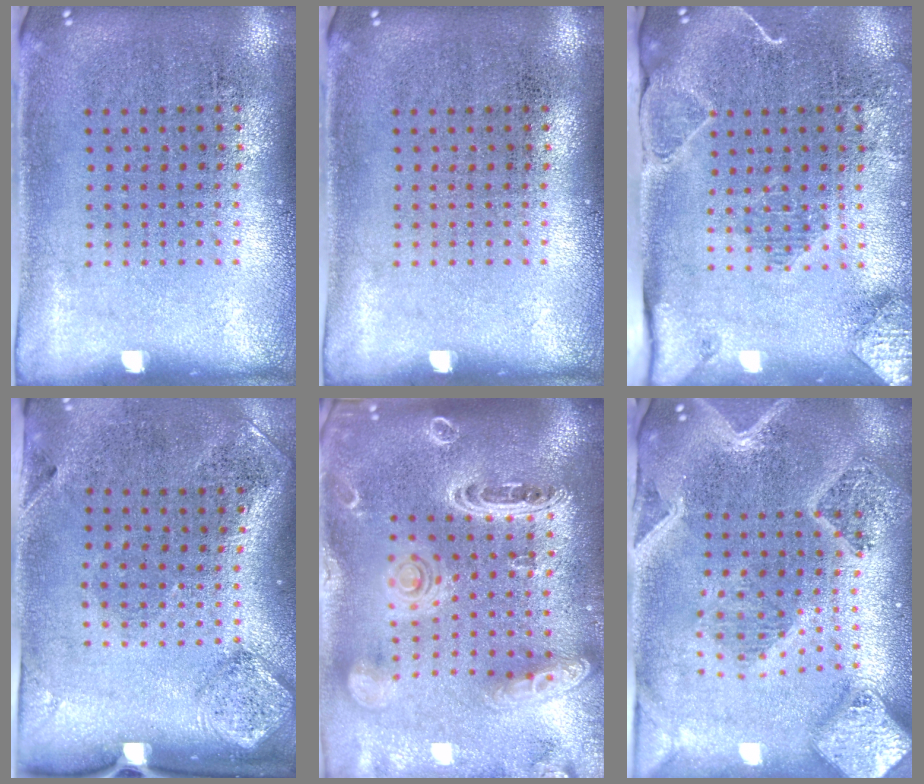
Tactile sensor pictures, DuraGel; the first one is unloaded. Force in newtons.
{"total": 0.0}
{"total": 2.0, "press": 2.0, "slide": 0.1}
{"total": 1.9, "press": 1.1, "slide": 1.6}
{"total": 3.0, "press": 2.5, "slide": 1.6}
{"total": 3.4, "press": 2.8, "slide": 1.9}